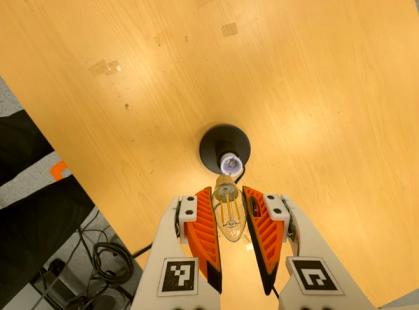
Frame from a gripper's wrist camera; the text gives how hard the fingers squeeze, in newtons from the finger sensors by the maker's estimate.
{"total": 11.9, "left": 12.3, "right": 11.5}